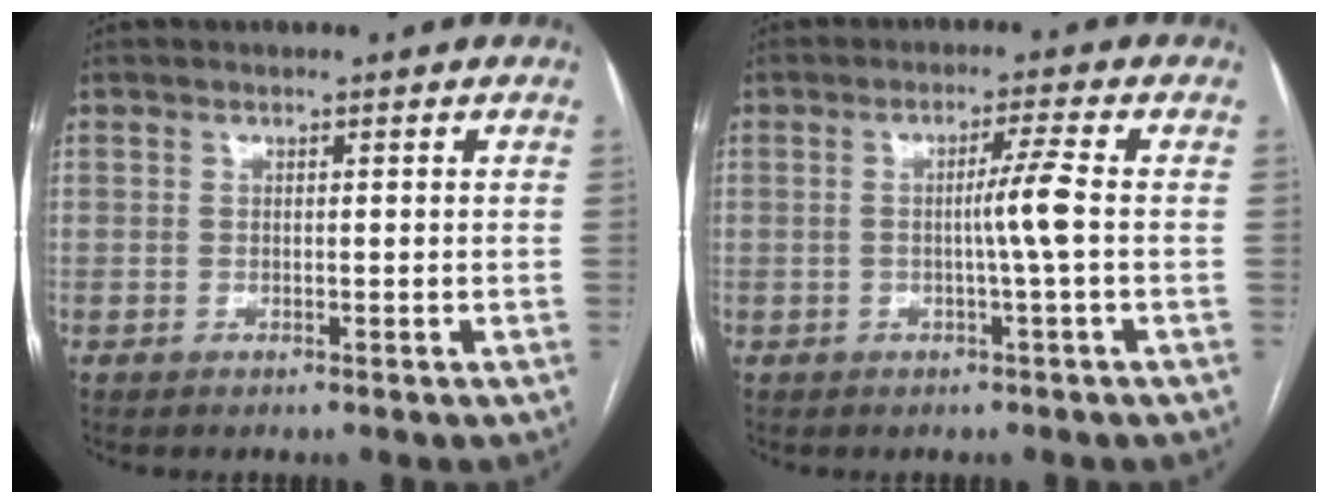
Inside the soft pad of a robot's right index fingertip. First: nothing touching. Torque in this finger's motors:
{"motor_torque": [0.15, 0.04, 0.17, 0.07]}